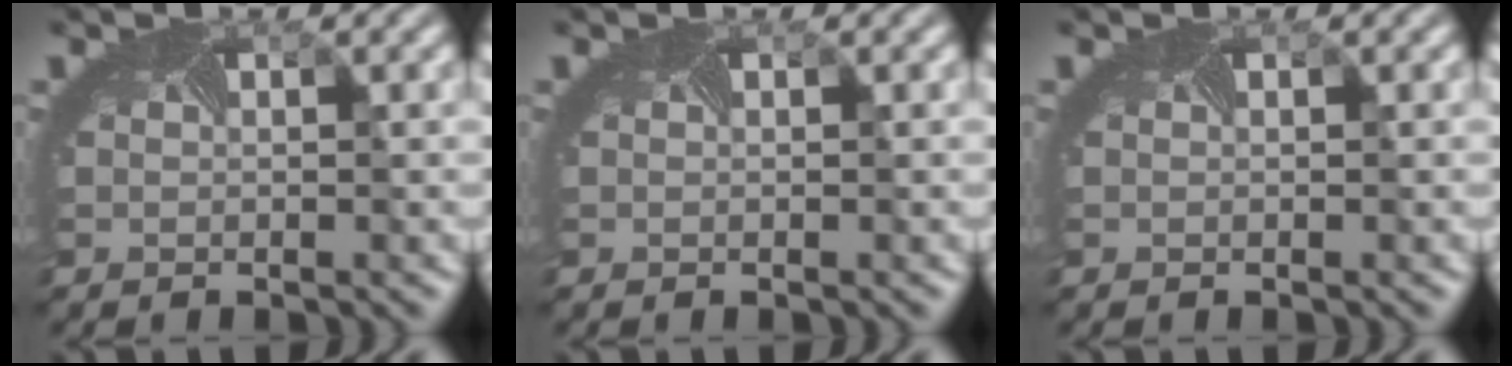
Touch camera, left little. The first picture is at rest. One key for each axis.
{"total": 0.0}
{"total": 0.0}